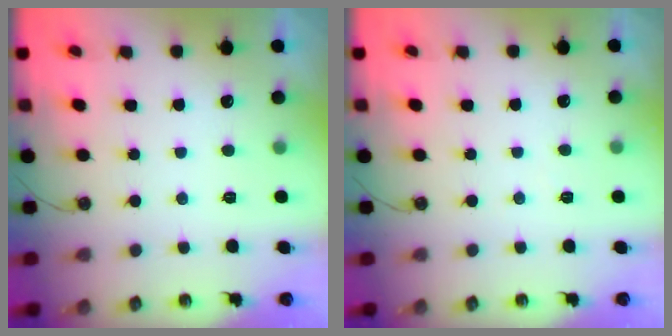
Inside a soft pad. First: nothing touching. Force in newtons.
{"total": 2.6, "press": 2.6, "slide": 0.5}